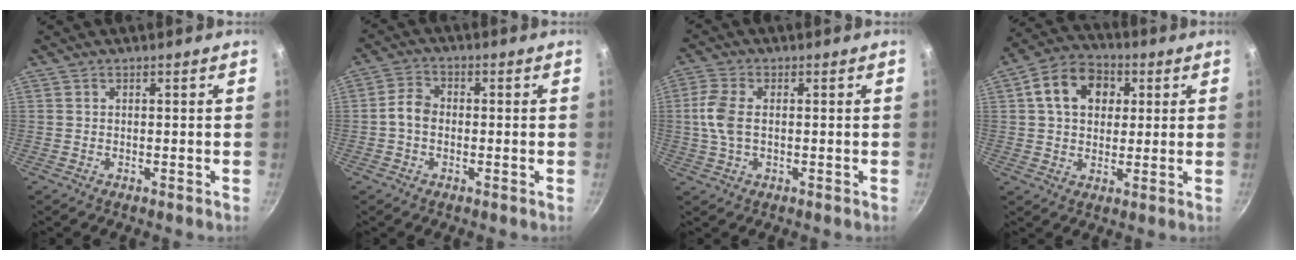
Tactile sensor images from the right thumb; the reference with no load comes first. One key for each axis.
{"total": 4.2, "fx": -0.7, "fy": 3.2, "fz": 2.6, "tx": -0.040, "ty": 0.019, "tz": -0.024}
{"total": 6.2, "fx": 0.2, "fy": 3.6, "fz": 5.0, "tx": -0.112, "ty": 0.009, "tz": -0.002}
{"total": 11.7, "fx": 3.1, "fy": 8.8, "fz": 7.0, "tx": -0.093, "ty": 0.014, "tz": 0.038}